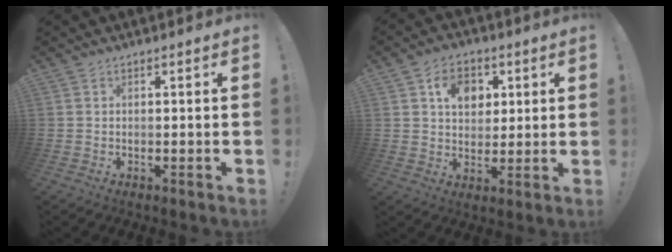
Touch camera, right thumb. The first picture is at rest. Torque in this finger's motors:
{"motor_torque": [1.34, 1.36, -0.01, 0.02, 0.36]}